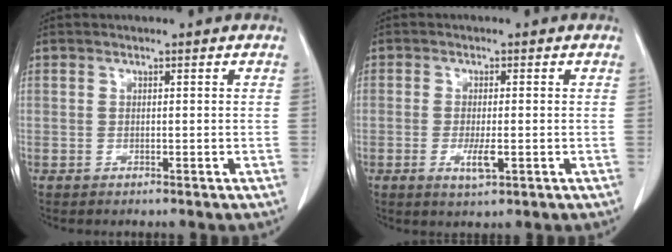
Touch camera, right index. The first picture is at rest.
{"total": 3.2, "force": [-1.0, 0.8, 2.9], "torque": [-0.055, -0.005, -0.013]}